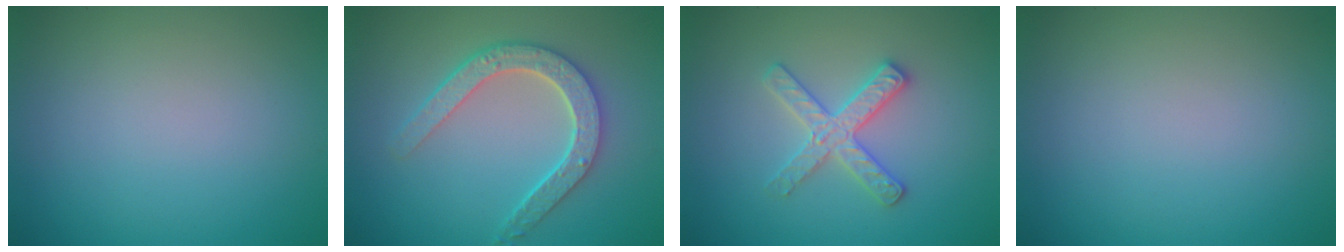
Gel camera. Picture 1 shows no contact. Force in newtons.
{"total": 4.6, "press": 3.7, "slide": 2.7}
{"total": 2.8, "press": 2.8, "slide": 0.3}
{"total": 0.0}